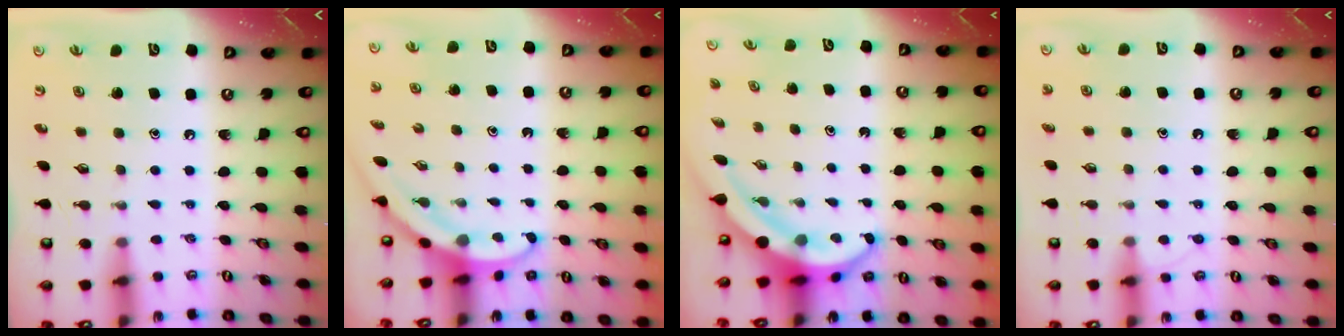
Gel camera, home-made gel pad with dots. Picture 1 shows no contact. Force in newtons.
{"total": 3.4, "press": 3.4, "slide": 0.2}
{"total": 6.2, "press": 6.0, "slide": 1.5}
{"total": 5.5, "press": 5.5, "slide": 0.7}